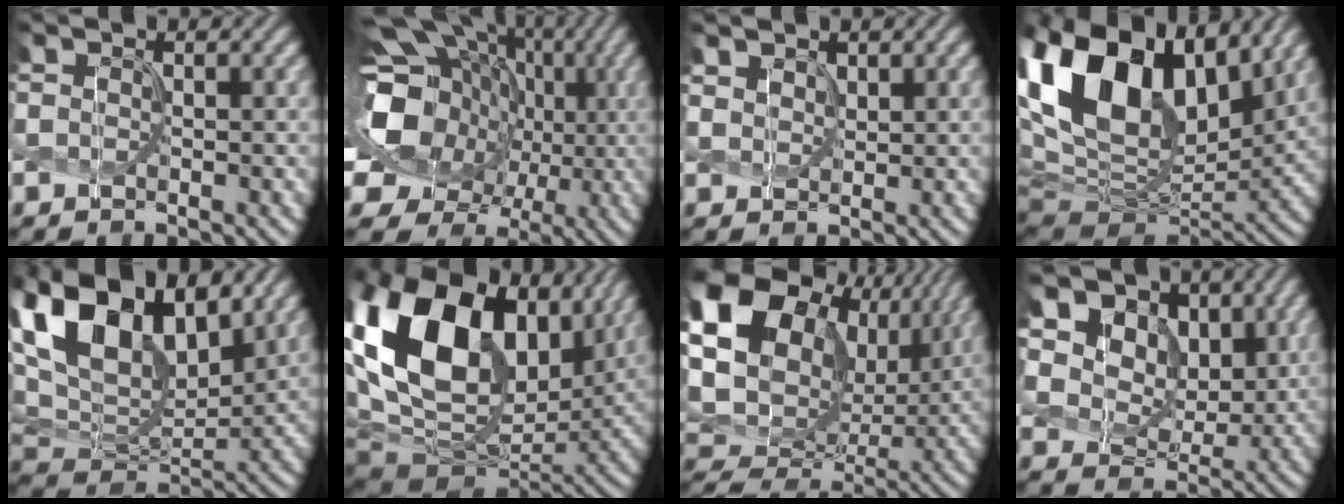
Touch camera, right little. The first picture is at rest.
{"total": 16.5, "force": [0.7, 13.4, 9.6], "torque": [-0.173, -0.011, -0.009]}
{"total": 1.9, "force": [1.6, 1.0, 0.4], "torque": [-0.017, -0.005, 0.038]}
{"total": 18.2, "force": [7.5, 10.9, 12.5], "torque": [-0.264, 0.042, 0.130]}
{"total": 16.0, "force": [7.5, 9.2, 10.6], "torque": [-0.212, 0.030, 0.122]}
{"total": 20.5, "force": [6.5, 13.8, 13.6], "torque": [-0.297, 0.016, 0.126]}
{"total": 22.8, "force": [8.7, 16.8, 12.6], "torque": [-0.305, 0.043, 0.146]}
{"total": 13.8, "force": [6.7, 10.0, 6.7], "torque": [-0.156, 0.020, 0.129]}